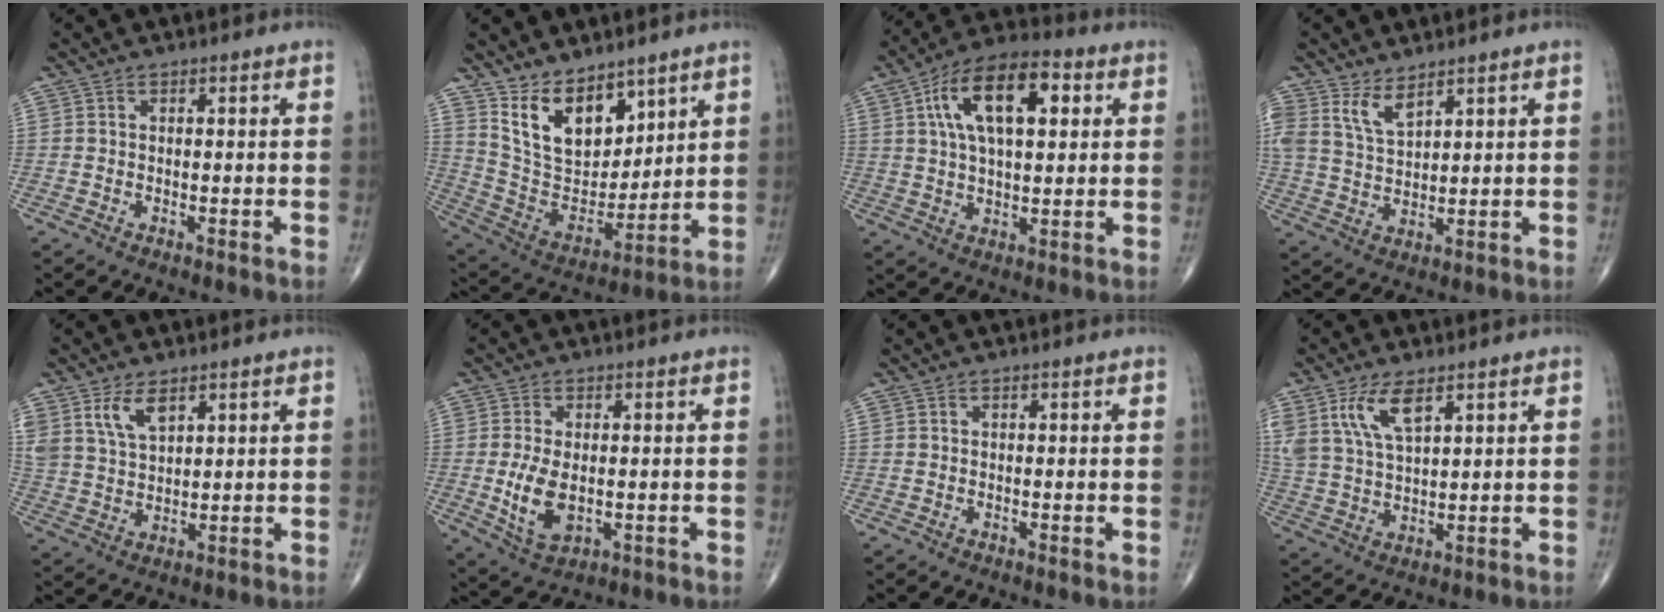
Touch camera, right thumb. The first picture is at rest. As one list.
[{"total": 14.2, "force": [9.3, 7.7, 7.5], "torque": [-0.095, -0.061, 0.198]}, {"total": 16.3, "force": [4.9, 7.9, 13.4], "torque": [-0.216, 0.012, 0.077]}, {"total": 5.4, "force": [3.9, 2.2, 3.0], "torque": [-0.050, -0.028, 0.083]}, {"total": 6.7, "force": [3.9, 3.5, 4.2], "torque": [-0.074, -0.018, 0.083]}, {"total": 7.8, "force": [-0.8, 4.4, 6.4], "torque": [-0.123, -0.012, -0.005]}, {"total": 0.0}, {"total": 8.9, "force": [4.8, 3.7, 6.5], "torque": [-0.128, -0.015, 0.104]}]